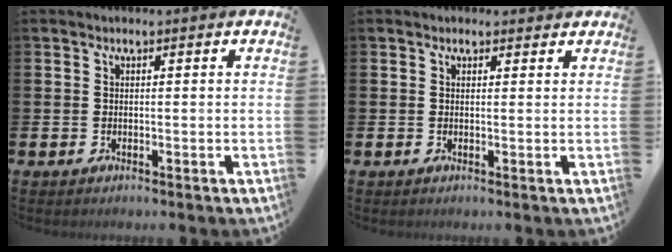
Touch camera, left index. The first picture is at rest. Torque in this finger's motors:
{"motor_torque": [1.05, -1.11, 0.36, 0.05]}